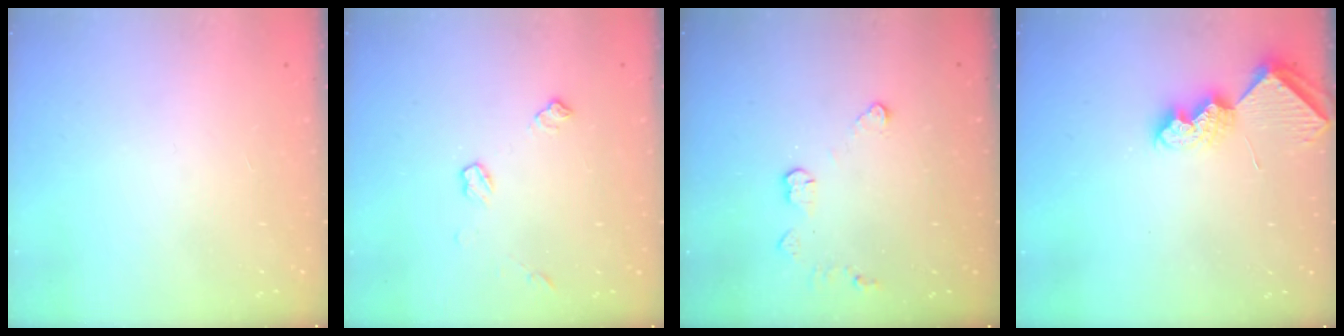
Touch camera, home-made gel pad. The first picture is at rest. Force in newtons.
{"total": 7.4, "press": 7.3, "slide": 0.9}
{"total": 4.5, "press": 4.5, "slide": 0.4}
{"total": 7.0, "press": 7.0, "slide": 0.4}